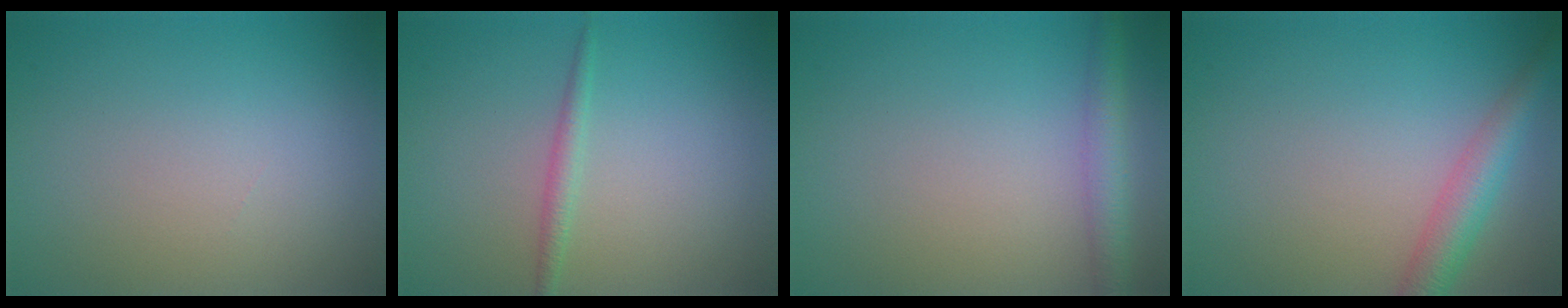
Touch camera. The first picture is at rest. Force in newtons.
{"total": 1.3, "press": 1.3, "slide": 0.1}
{"total": 2.7, "press": 2.7, "slide": 0.1}
{"total": 3.6, "press": 3.6, "slide": 0.2}